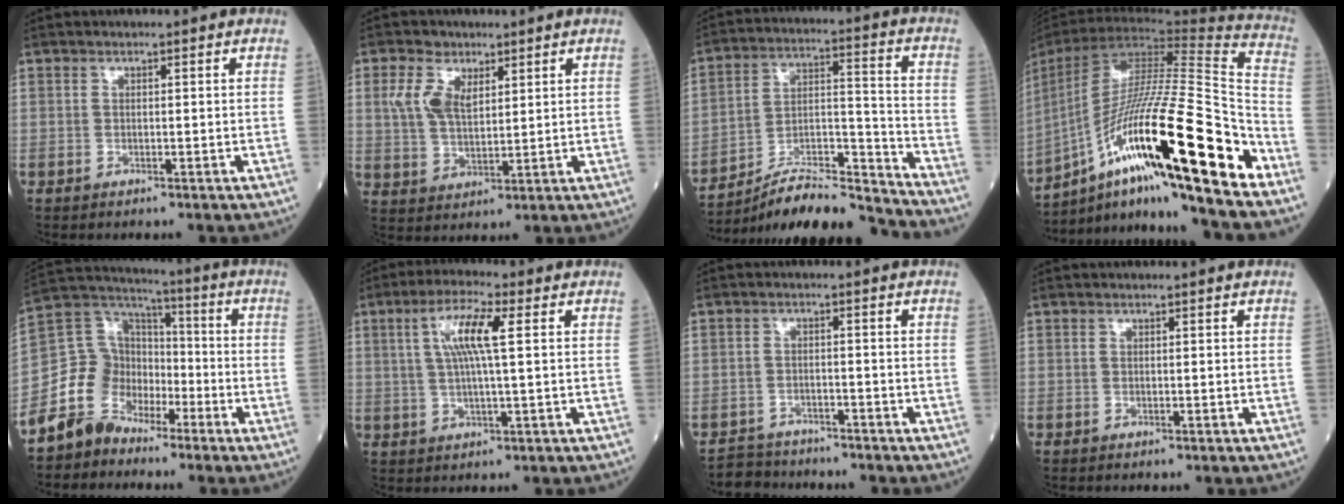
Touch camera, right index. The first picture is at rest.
{"total": 6.5, "force": [2.8, 3.7, 4.5], "torque": [-0.107, 0.011, 0.061]}
{"total": 16.5, "force": [-15.8, 0.6, 4.7], "torque": [-0.081, 0.033, -0.265]}
{"total": 30.1, "force": [-13.8, 3.2, 26.6], "torque": [-0.463, -0.026, -0.236]}
{"total": 9.7, "force": [-6.1, 7.4, 1.4], "torque": [-0.029, 0.057, -0.118]}
{"total": 7.5, "force": [2.1, 0.6, 7.2], "torque": [-0.143, 0.010, 0.039]}
{"total": 4.0, "force": [-3.7, 1.2, -1.0], "torque": [0.018, -0.003, -0.062]}
{"total": 0.0}